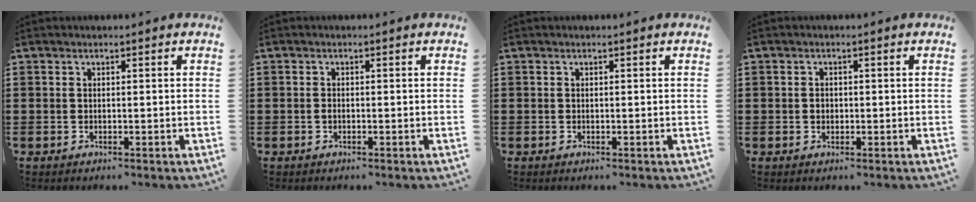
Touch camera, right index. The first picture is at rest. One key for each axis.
{"total": 0.7, "fx": -0.3, "fy": 0.4, "fz": 0.5, "tx": -0.012, "ty": -0.002, "tz": -0.005}
{"total": 0.0}
{"total": 1.1, "fx": -0.1, "fy": 0.9, "fz": 0.6, "tx": -0.014, "ty": 0.004, "tz": -0.002}